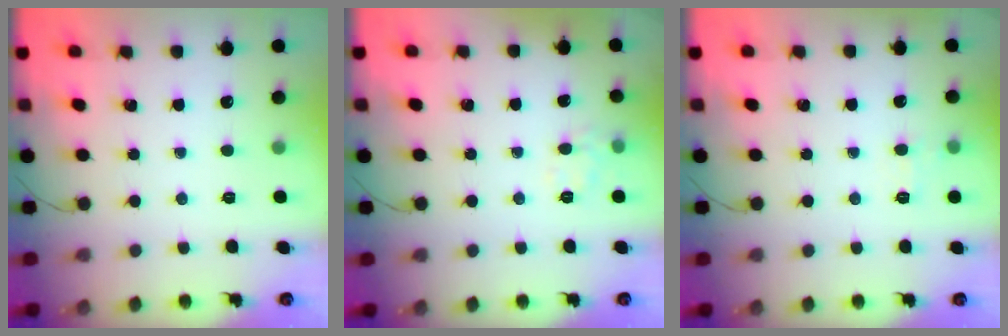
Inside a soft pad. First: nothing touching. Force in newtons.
{"total": 4.9, "press": 4.7, "slide": 1.4}
{"total": 5.6, "press": 5.3, "slide": 1.8}